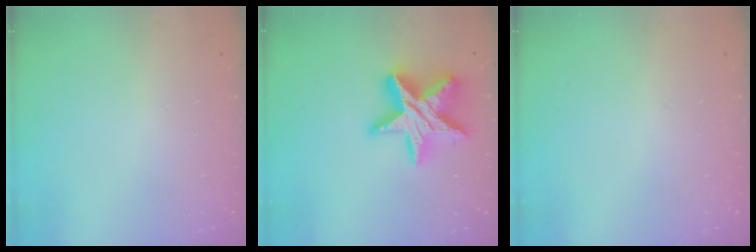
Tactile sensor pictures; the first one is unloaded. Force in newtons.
{"total": 19.4, "press": 19.4, "slide": 1.6}
{"total": 0.0}